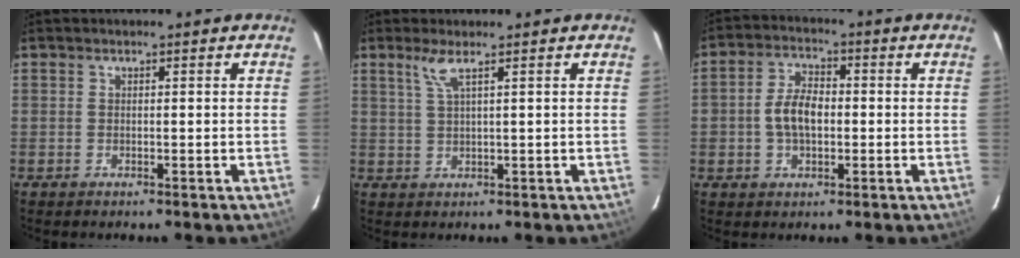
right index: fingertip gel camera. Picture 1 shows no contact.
{"total": 2.9, "force": [1.7, -0.3, 2.3], "torque": [-0.050, -0.001, 0.038]}
{"total": 6.7, "force": [-0.7, 4.2, 5.2], "torque": [-0.105, 0.013, -0.008]}